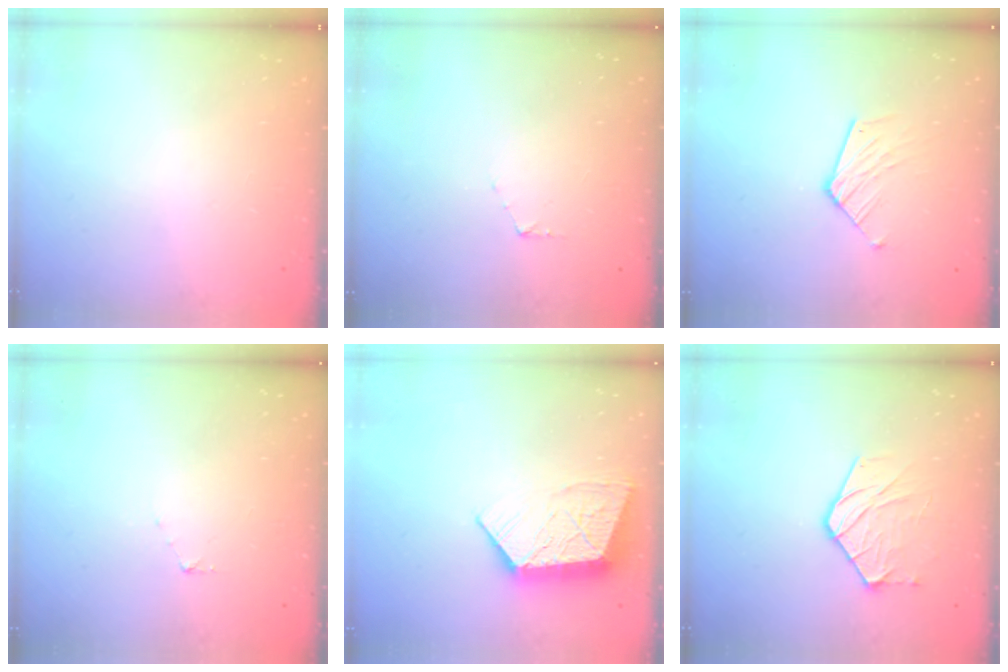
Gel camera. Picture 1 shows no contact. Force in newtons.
{"total": 3.2, "press": 3.2, "slide": 0.3}
{"total": 9.3, "press": 9.3, "slide": 0.9}
{"total": 3.5, "press": 3.5, "slide": 0.3}
{"total": 11.6, "press": 11.6, "slide": 0.9}
{"total": 8.7, "press": 8.7, "slide": 0.2}